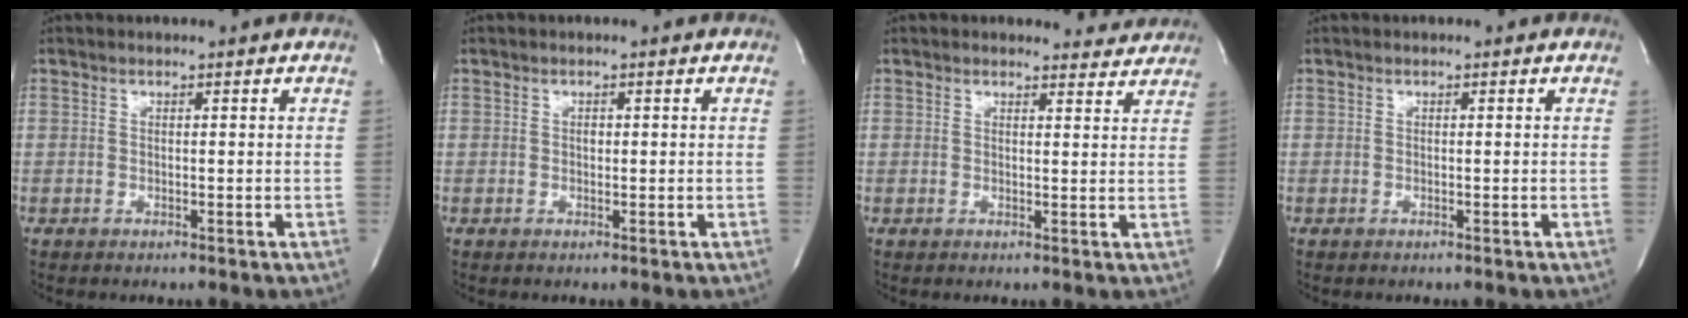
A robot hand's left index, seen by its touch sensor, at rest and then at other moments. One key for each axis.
{"total": 0.6, "fx": 0.0, "fy": 0.4, "fz": 0.4, "tx": -0.011, "ty": -0.001, "tz": -0.001}
{"total": 3.4, "fx": 3.3, "fy": 0.9, "fz": -0.5, "tx": 0.006, "ty": -0.010, "tz": 0.025}
{"total": 0.0}